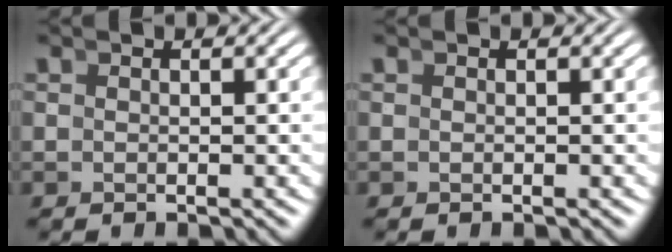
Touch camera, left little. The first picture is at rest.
{"total": 0.0}